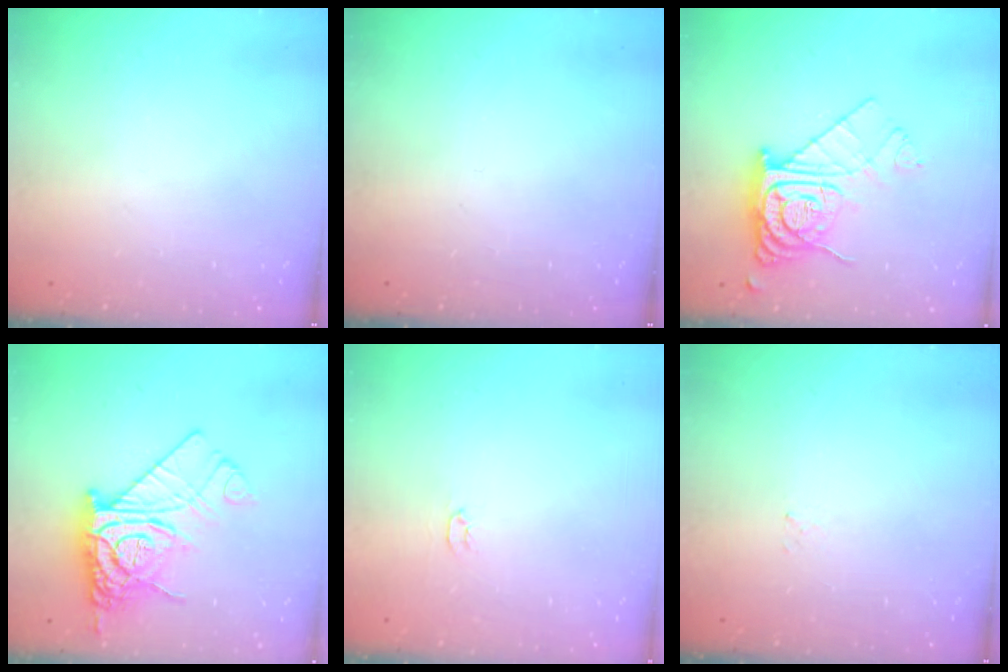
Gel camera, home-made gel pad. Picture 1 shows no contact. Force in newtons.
{"total": 0.0}
{"total": 13.2, "press": 13.1, "slide": 1.4}
{"total": 16.9, "press": 16.8, "slide": 1.7}
{"total": 2.0, "press": 2.0, "slide": 0.3}
{"total": 1.5, "press": 1.5, "slide": 0.2}